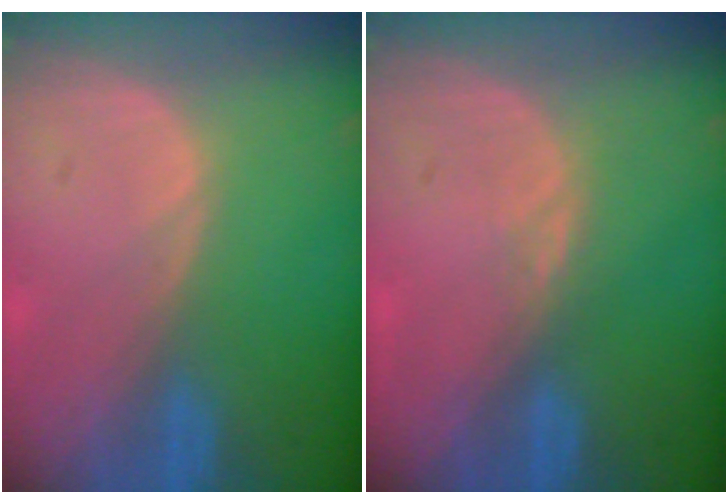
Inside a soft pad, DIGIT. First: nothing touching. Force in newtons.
{"total": 1.1, "press": 1.0, "slide": 0.5}